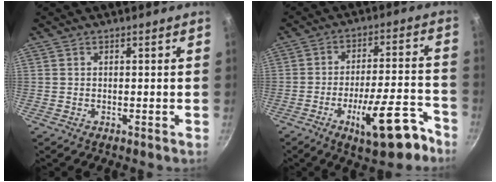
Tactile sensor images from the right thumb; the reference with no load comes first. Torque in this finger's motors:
{"motor_torque": [0.17, 0.37, -0.16, -0.12, 0.10]}